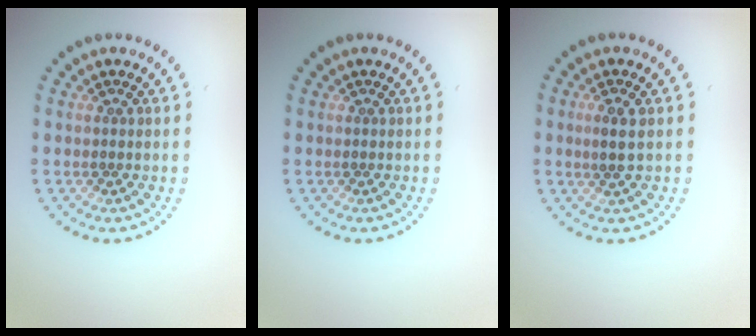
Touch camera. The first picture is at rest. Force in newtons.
{"total": 0.0}
{"total": 1.9, "press": 1.7, "slide": 0.7}